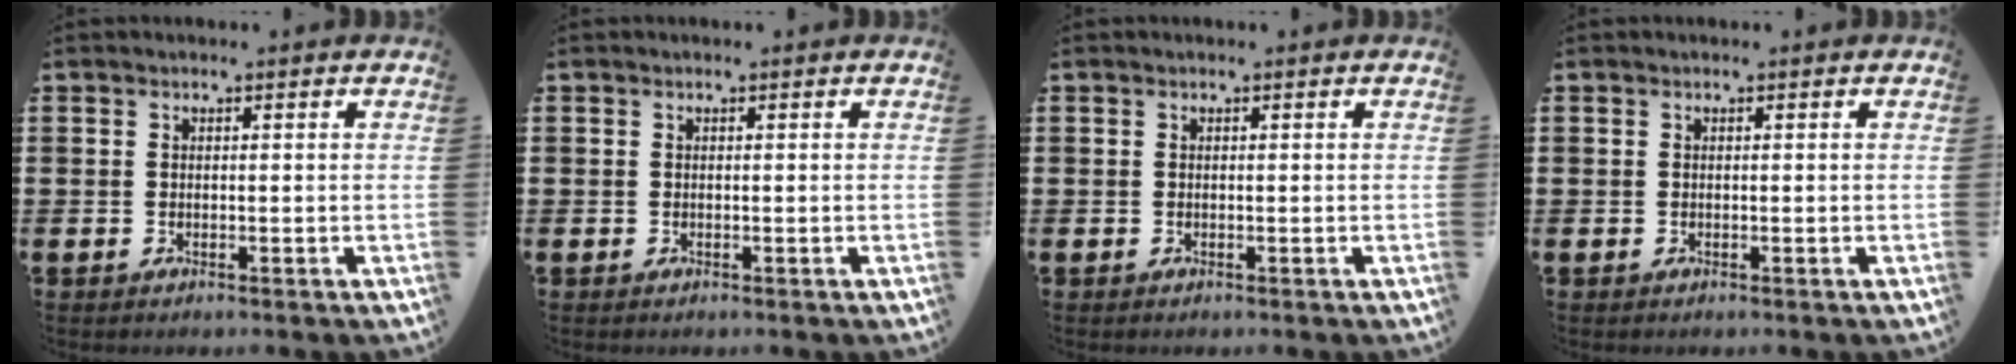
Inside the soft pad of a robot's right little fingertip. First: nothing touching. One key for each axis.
{"total": 0.0}
{"total": 0.0}
{"total": 0.0}